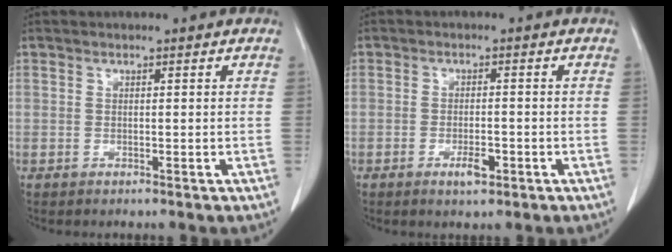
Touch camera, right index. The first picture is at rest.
{"total": 2.8, "force": [-1.4, 0.9, 2.3], "torque": [-0.040, 0.001, -0.017]}